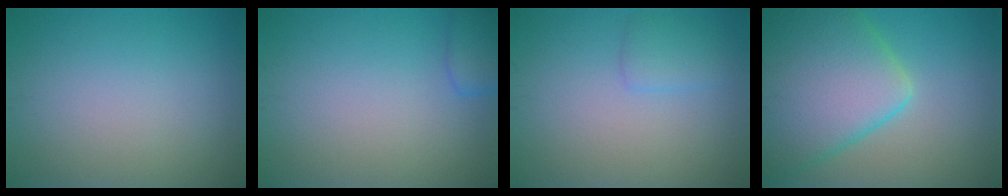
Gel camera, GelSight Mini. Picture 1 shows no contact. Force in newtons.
{"total": 2.2, "press": 2.2, "slide": 0.1}
{"total": 1.6, "press": 1.6, "slide": 0.1}
{"total": 11.2, "press": 11.2, "slide": 0.5}